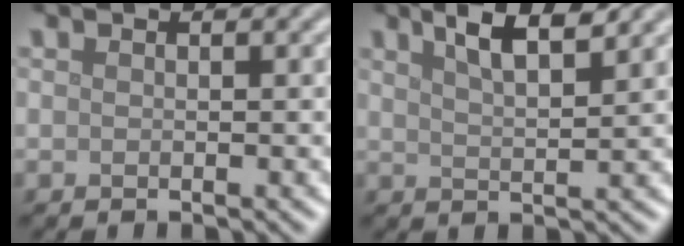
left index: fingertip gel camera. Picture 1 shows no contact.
{"total": 4.5, "force": [3.1, 1.1, 3.1], "torque": [-0.044, 0.012, 0.051]}